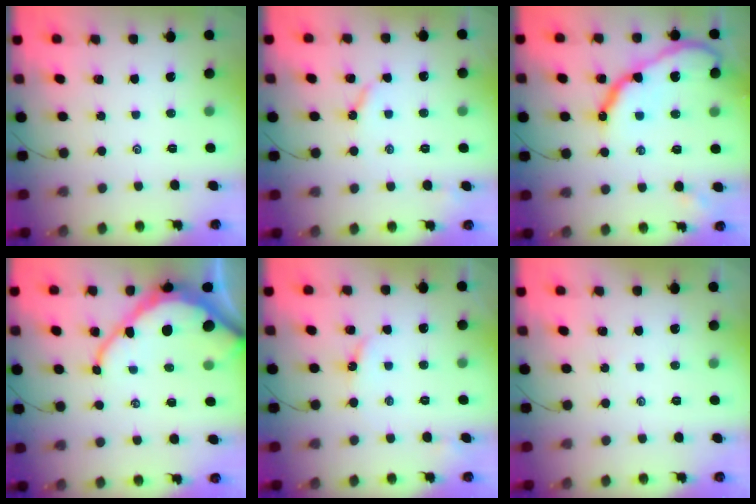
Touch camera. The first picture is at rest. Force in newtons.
{"total": 3.7, "press": 3.7, "slide": 0.2}
{"total": 15.8, "press": 15.7, "slide": 1.3}
{"total": 12.4, "press": 12.4, "slide": 1.1}
{"total": 3.6, "press": 3.5, "slide": 0.3}
{"total": 1.9, "press": 1.8, "slide": 0.4}